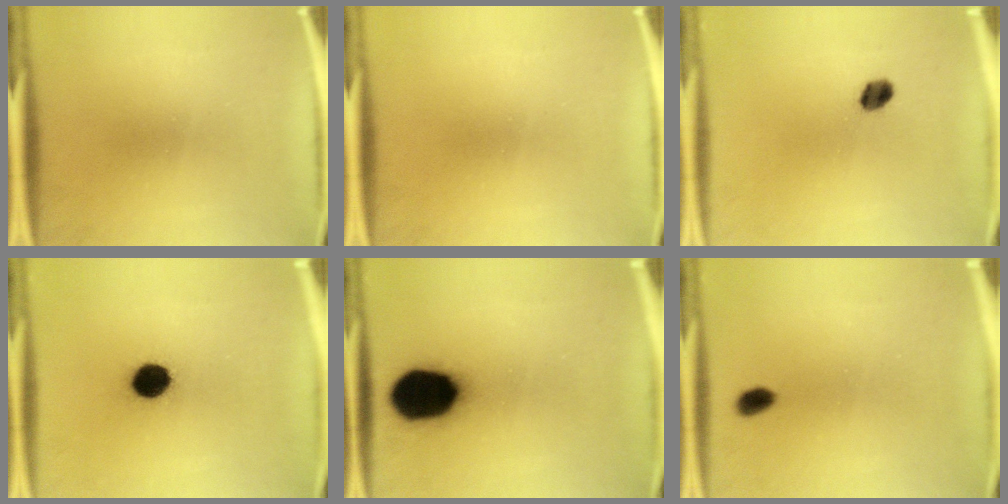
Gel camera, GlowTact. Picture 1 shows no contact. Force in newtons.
{"total": 0.0}
{"total": 3.5}
{"total": 7.9}
{"total": 18.7}
{"total": 2.4}